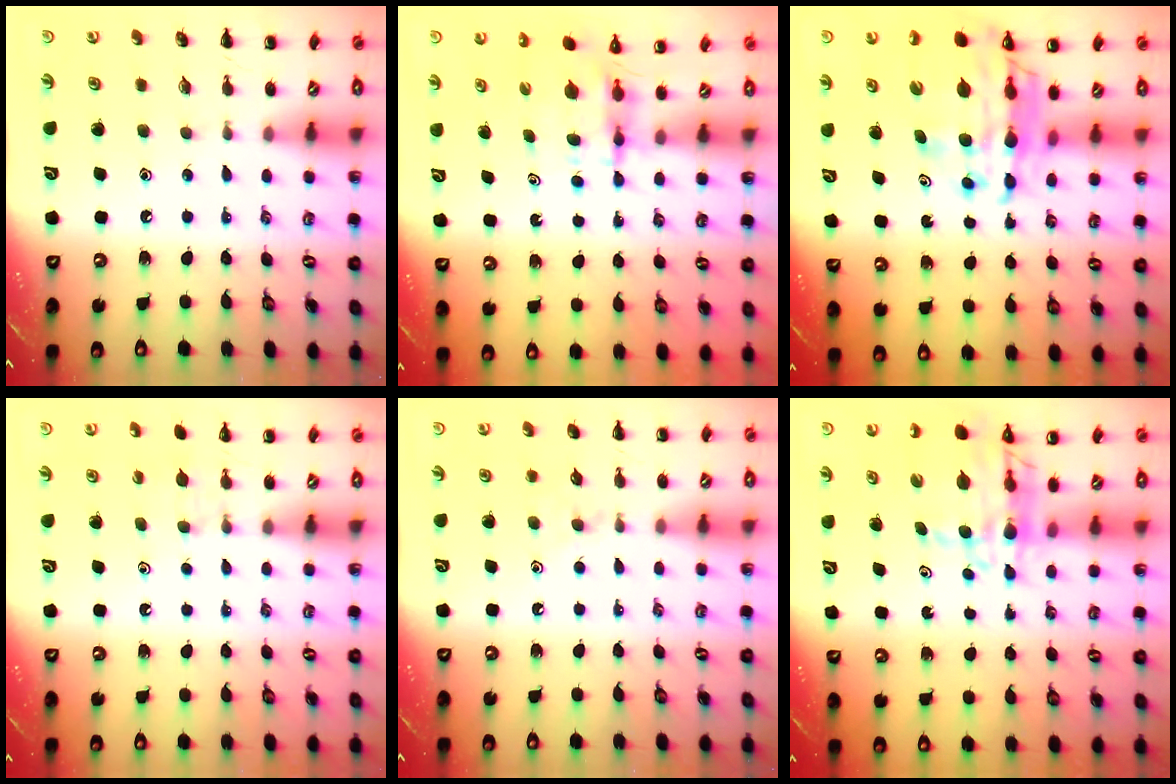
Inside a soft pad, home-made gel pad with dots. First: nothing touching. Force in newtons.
{"total": 4.0, "press": 3.9, "slide": 0.3}
{"total": 15.1, "press": 14.6, "slide": 4.0}
{"total": 3.6, "press": 3.4, "slide": 1.2}
{"total": 4.9, "press": 4.7, "slide": 1.5}
{"total": 8.6, "press": 7.7, "slide": 3.6}